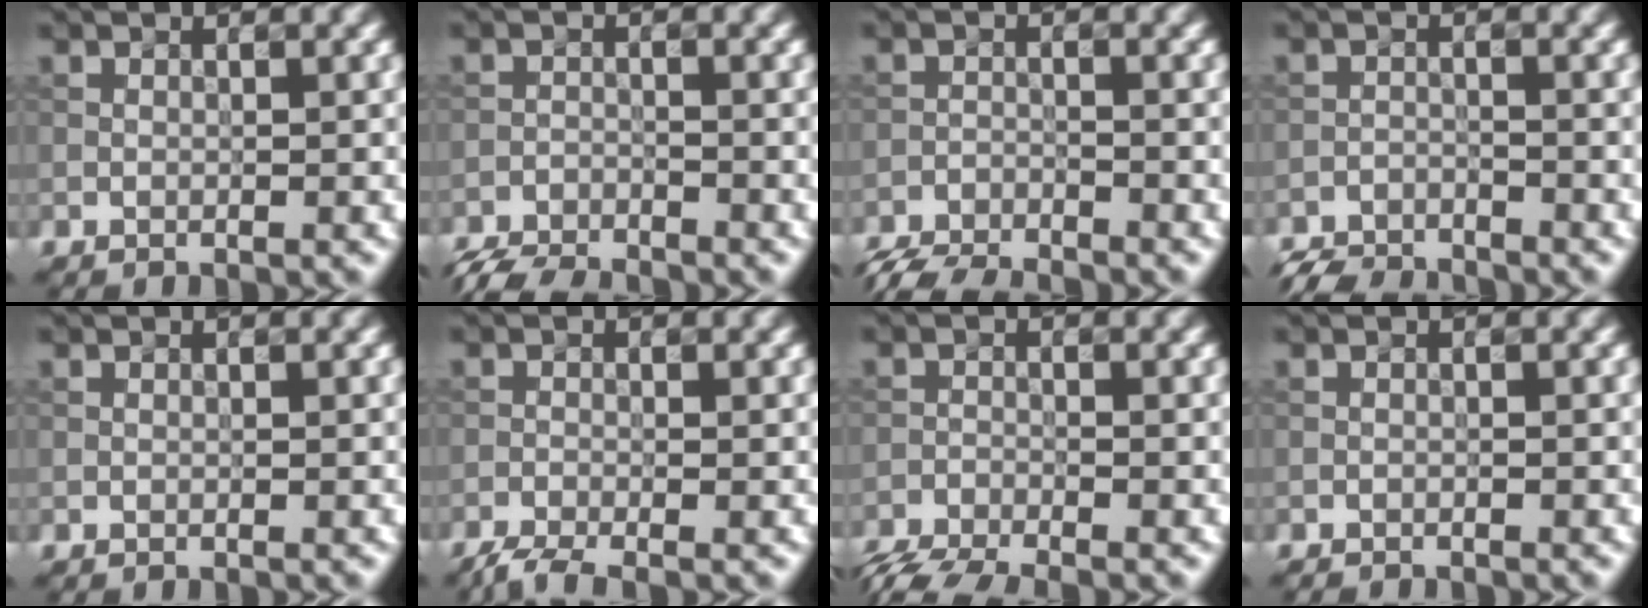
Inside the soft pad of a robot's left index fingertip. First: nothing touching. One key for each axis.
{"total": 5.3, "fx": -5.1, "fy": 0.7, "fz": 1.2, "tx": -0.032, "ty": -0.022, "tz": -0.092}
{"total": 5.9, "fx": -5.7, "fy": 0.8, "fz": 1.3, "tx": -0.035, "ty": -0.023, "tz": -0.099}
{"total": 4.0, "fx": -4.0, "fy": 0.6, "fz": 0.5, "tx": -0.012, "ty": -0.011, "tz": -0.079}
{"total": 0.0}
{"total": 2.5, "fx": -2.1, "fy": 0.4, "fz": 1.4, "tx": -0.031, "ty": -0.009, "tz": -0.050}
{"total": 5.1, "fx": -4.6, "fy": 0.8, "fz": 2.1, "tx": -0.049, "ty": -0.024, "tz": -0.088}
{"total": 0.7, "fx": -0.6, "fy": 0.1, "fz": 0.0, "tx": 0.003, "ty": -0.002, "tz": -0.013}